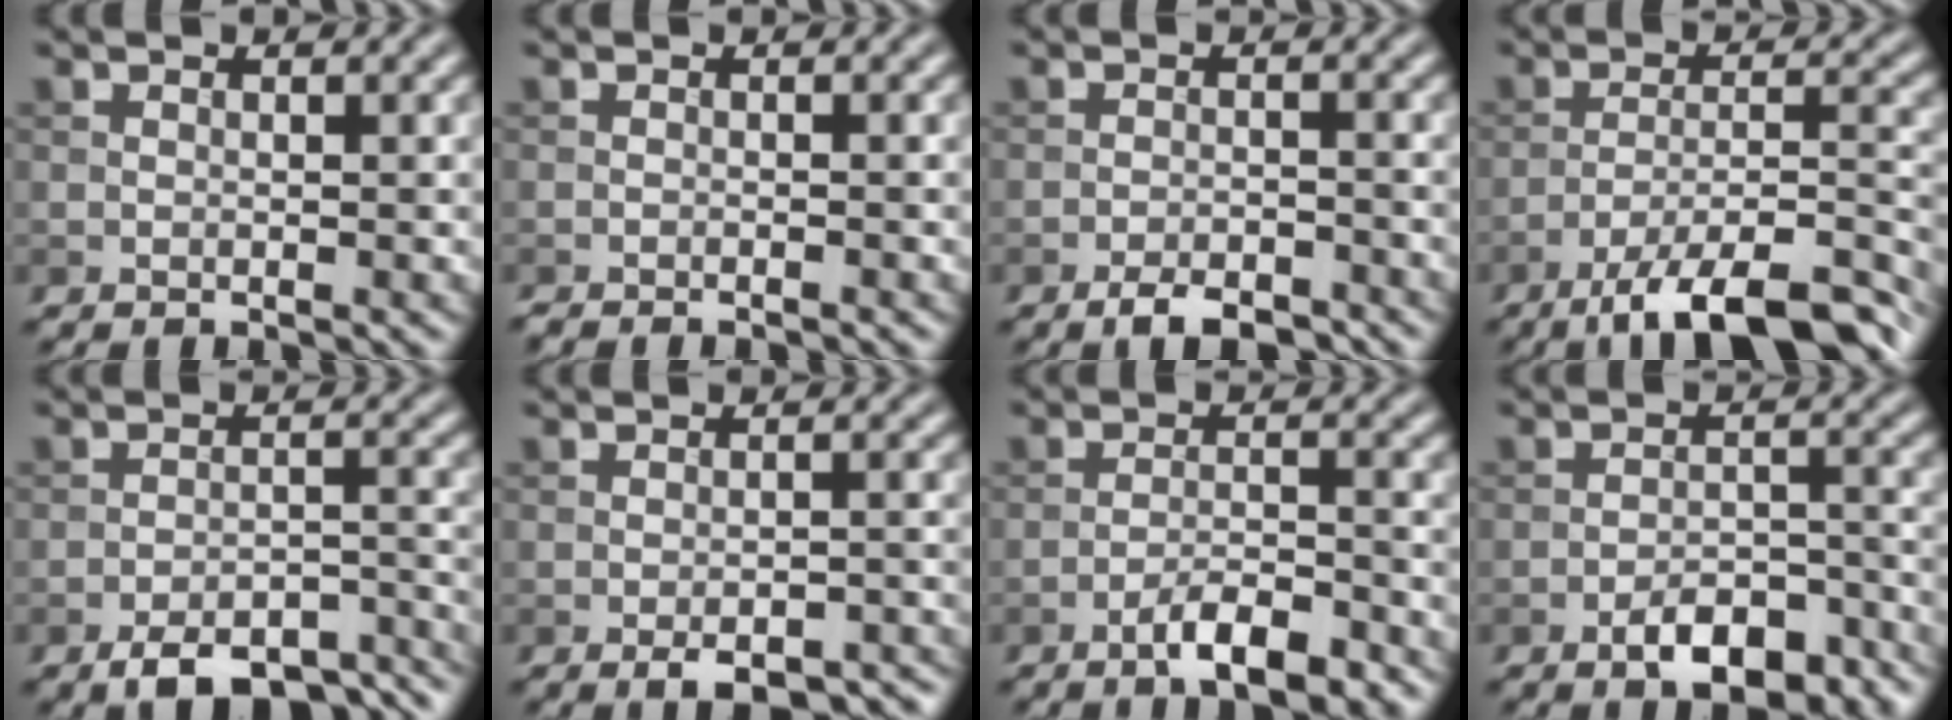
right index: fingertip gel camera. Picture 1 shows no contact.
{"total": 1.7, "force": [-1.6, 0.1, 0.6], "torque": [-0.011, -0.002, -0.028]}
{"total": 3.8, "force": [-3.0, 1.2, 2.0], "torque": [-0.031, 0.002, -0.053]}
{"total": 11.0, "force": [-8.1, 2.5, 7.0], "torque": [-0.111, 0.006, -0.131]}
{"total": 8.8, "force": [-6.9, 3.2, 4.4], "torque": [-0.061, -0.010, -0.101]}
{"total": 4.9, "force": [-3.4, 1.7, 3.1], "torque": [-0.046, -0.001, -0.040]}
{"total": 4.3, "force": [-2.9, 1.0, 3.1], "torque": [-0.054, 0.008, -0.052]}
{"total": 6.2, "force": [-4.2, 2.5, 3.9], "torque": [-0.057, 0.005, -0.064]}